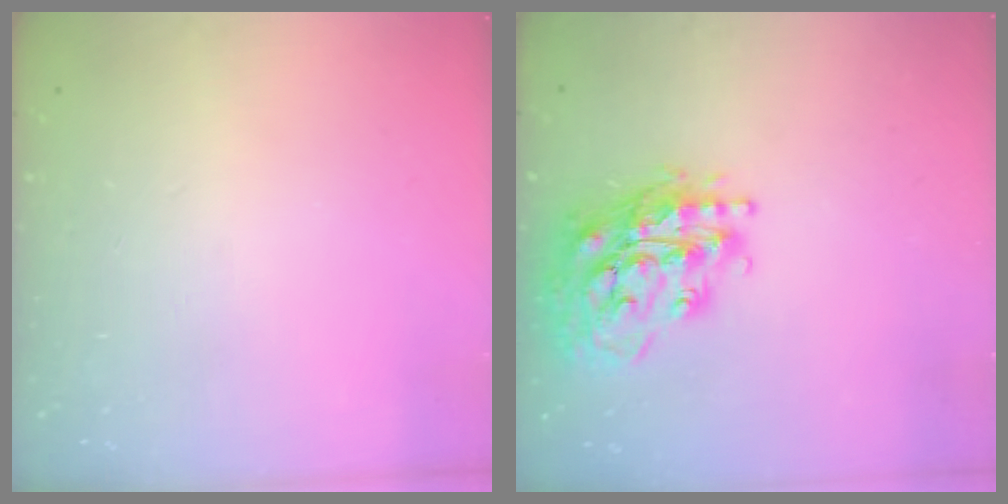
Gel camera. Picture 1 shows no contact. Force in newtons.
{"total": 21.2, "press": 21.1, "slide": 2.1}